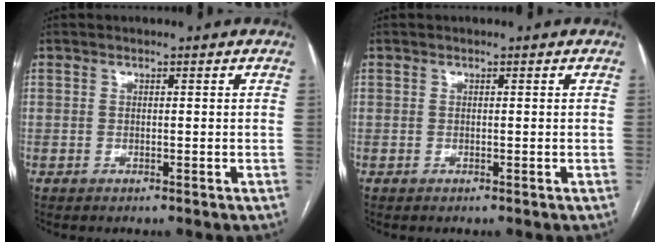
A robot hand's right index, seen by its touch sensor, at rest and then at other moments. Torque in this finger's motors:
{"motor_torque": [0.00, 0.00, 0.00, 0.00]}